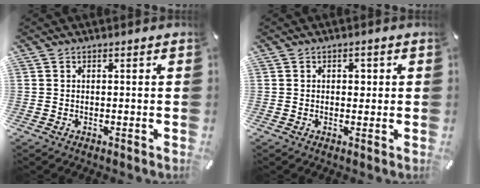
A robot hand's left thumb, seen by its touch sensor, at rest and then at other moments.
{"total": 1.9, "force": [0.2, 1.5, 1.2], "torque": [-0.001, -0.002, -0.004]}